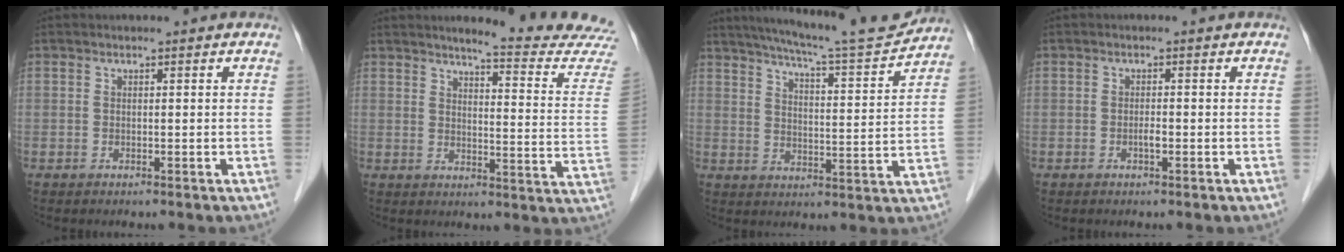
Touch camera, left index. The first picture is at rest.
{"total": 15.2, "force": [14.5, -1.3, 4.2], "torque": [-0.052, -0.120, 0.153]}
{"total": 14.5, "force": [13.2, 0.2, 6.0], "torque": [-0.099, -0.017, 0.184]}
{"total": 1.4, "force": [-1.1, 0.1, 0.7], "torque": [-0.016, -0.005, -0.019]}